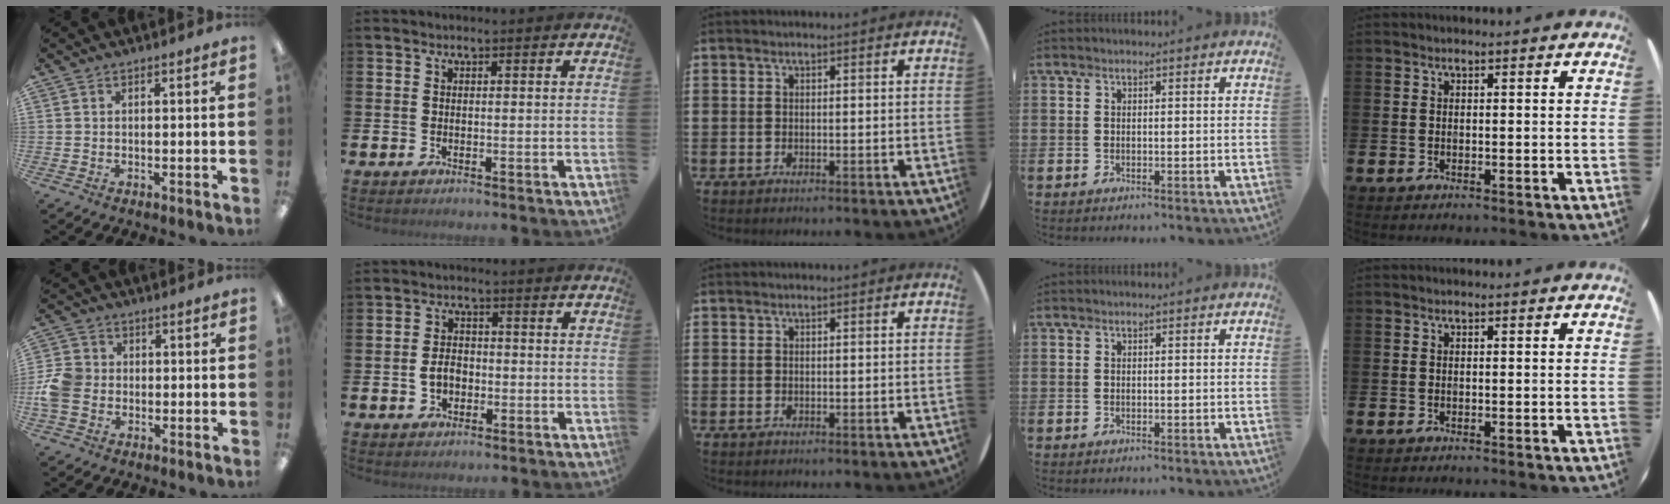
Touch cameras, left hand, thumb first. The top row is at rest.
{"thumb": {"total": 7.5, "force": [-1.1, 6.4, 3.8], "torque": [-0.088, 0.020, -0.016]}, "index": {"total": 3.1, "force": [-0.8, 2.3, 2.0], "torque": [-0.027, 0.002, -0.020]}}